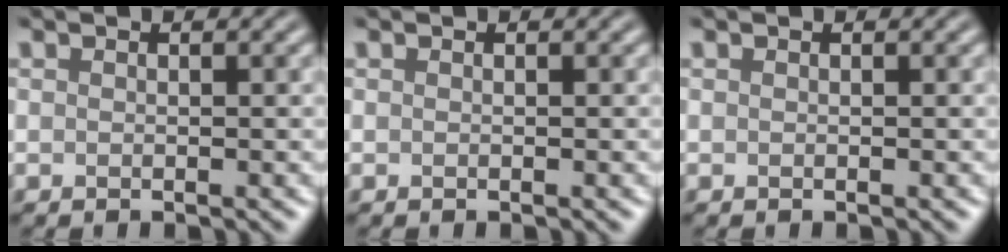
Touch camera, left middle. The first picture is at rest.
{"total": 0.0}
{"total": 0.0}